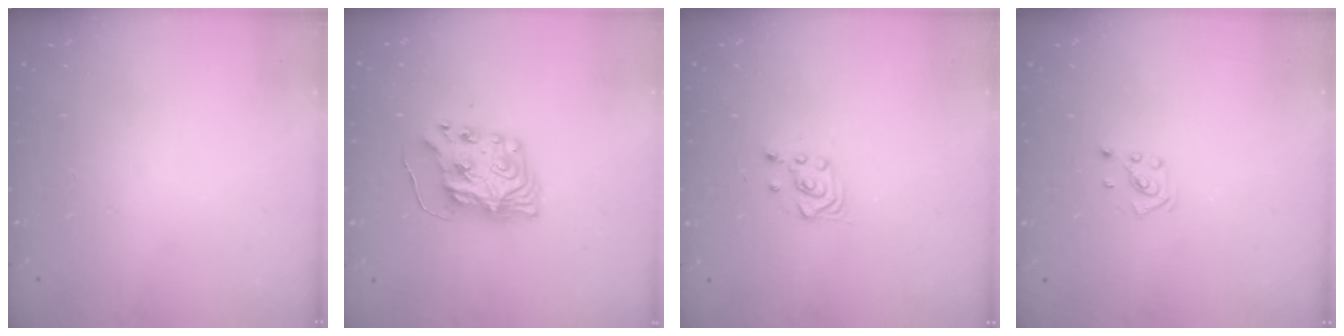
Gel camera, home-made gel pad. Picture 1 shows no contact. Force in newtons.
{"total": 8.2, "press": 8.2, "slide": 0.6}
{"total": 3.0, "press": 2.8, "slide": 1.0}
{"total": 2.2, "press": 2.2, "slide": 0.6}